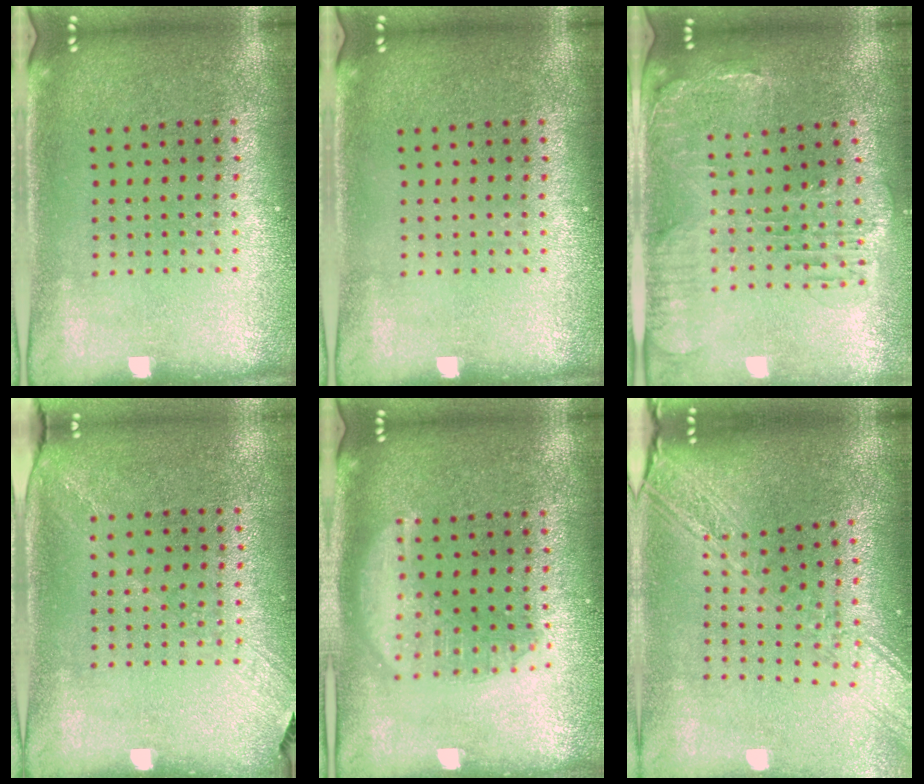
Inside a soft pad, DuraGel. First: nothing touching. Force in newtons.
{"total": 0.0}
{"total": 1.4, "press": 1.4, "slide": 0.4}
{"total": 1.3, "press": 1.0, "slide": 0.9}
{"total": 1.9, "press": 1.9, "slide": 0.2}
{"total": 2.8, "press": 2.2, "slide": 1.7}